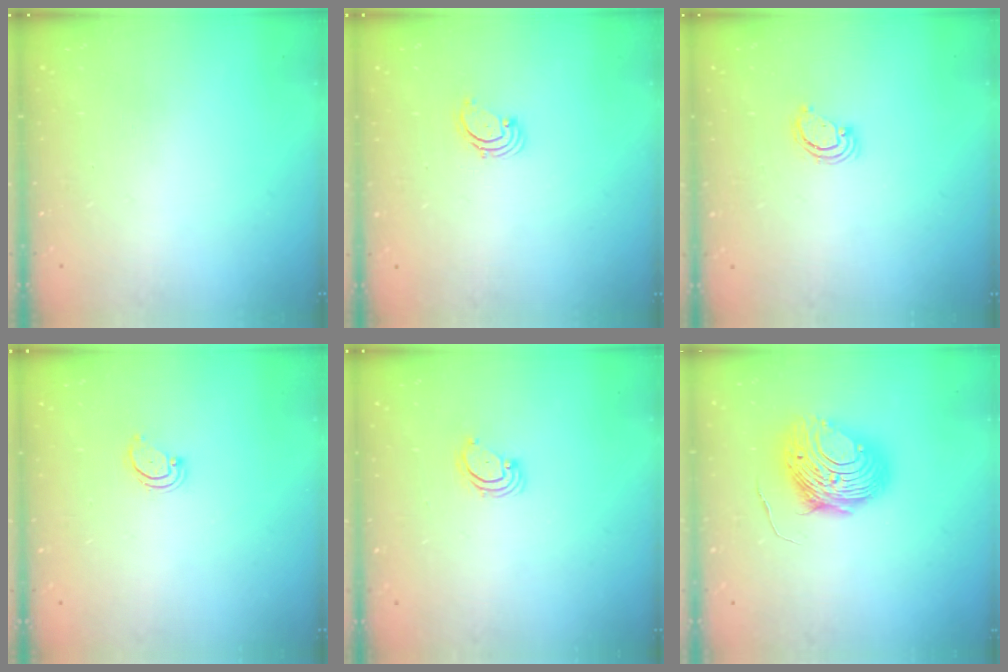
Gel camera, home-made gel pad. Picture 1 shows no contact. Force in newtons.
{"total": 1.7, "press": 1.7, "slide": 0.2}
{"total": 2.9, "press": 2.9, "slide": 0.3}
{"total": 2.2, "press": 2.2, "slide": 0.3}
{"total": 3.8, "press": 3.8, "slide": 0.4}
{"total": 11.1, "press": 11.1, "slide": 0.7}